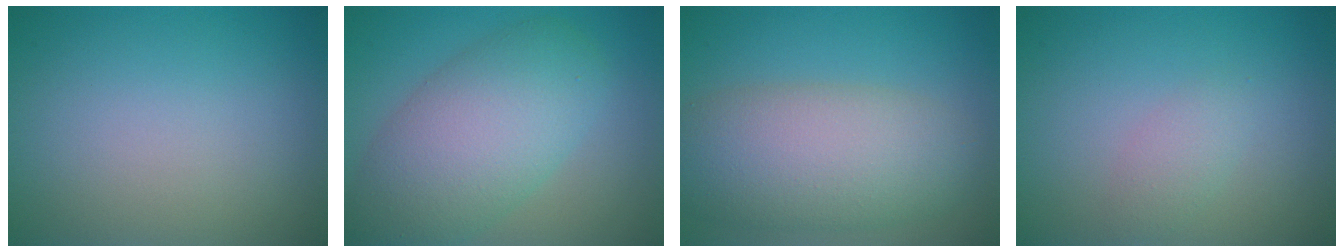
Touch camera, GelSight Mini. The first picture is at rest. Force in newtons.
{"total": 8.2, "press": 8.2, "slide": 0.3}
{"total": 8.0, "press": 8.0, "slide": 0.5}
{"total": 1.5, "press": 1.5, "slide": 0.1}